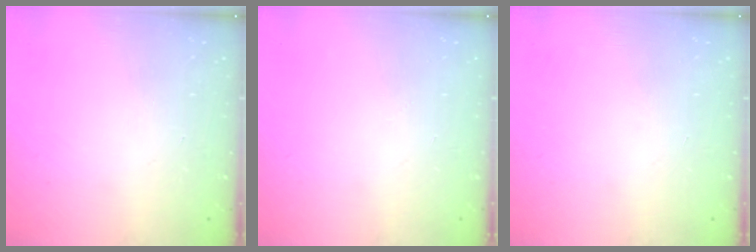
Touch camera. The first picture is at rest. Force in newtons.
{"total": 0.0}
{"total": 0.0}